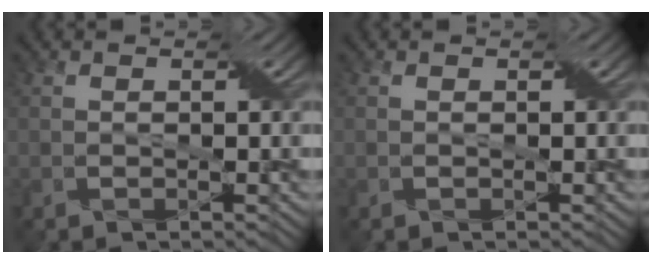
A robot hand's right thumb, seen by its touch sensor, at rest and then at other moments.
{"total": 0.0}